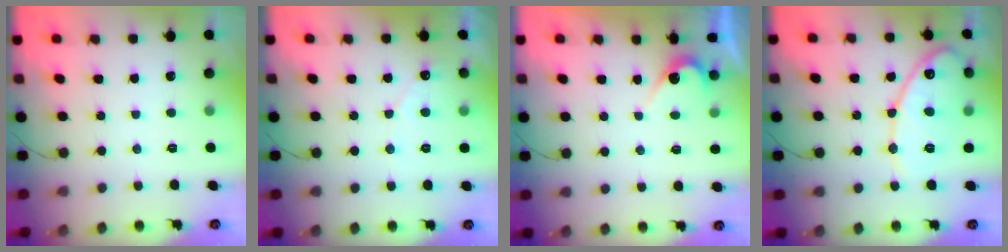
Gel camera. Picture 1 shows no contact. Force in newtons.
{"total": 3.0, "press": 3.0, "slide": 0.1}
{"total": 3.8, "press": 3.8, "slide": 0.3}
{"total": 14.5, "press": 14.5, "slide": 0.8}